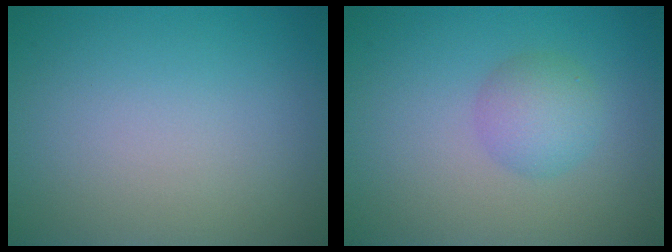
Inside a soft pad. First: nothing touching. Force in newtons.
{"total": 2.7, "press": 2.7, "slide": 0.1}